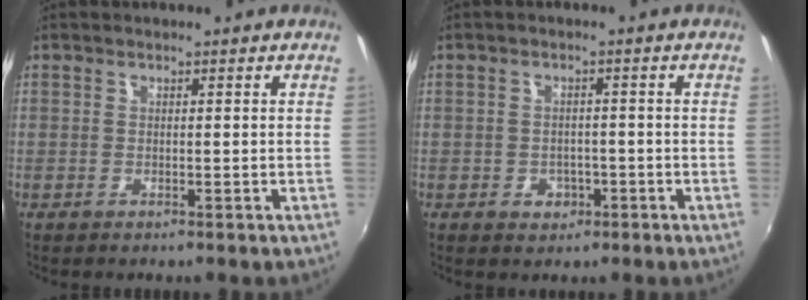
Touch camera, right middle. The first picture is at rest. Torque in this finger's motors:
{"motor_torque": [0.47, -0.33, 0.01, 0.00]}